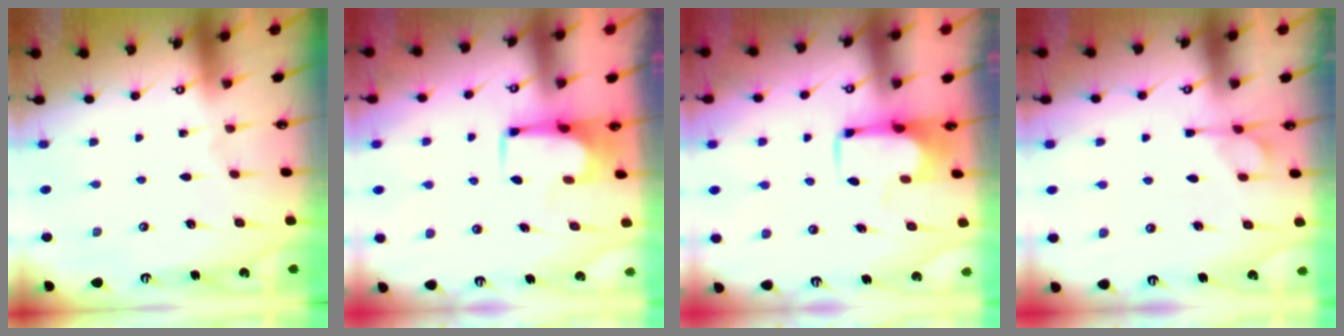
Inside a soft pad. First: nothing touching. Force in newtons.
{"total": 1.5, "press": 1.5, "slide": 0.3}
{"total": 1.4, "press": 1.3, "slide": 0.5}
{"total": 1.1, "press": 0.1, "slide": 1.1}